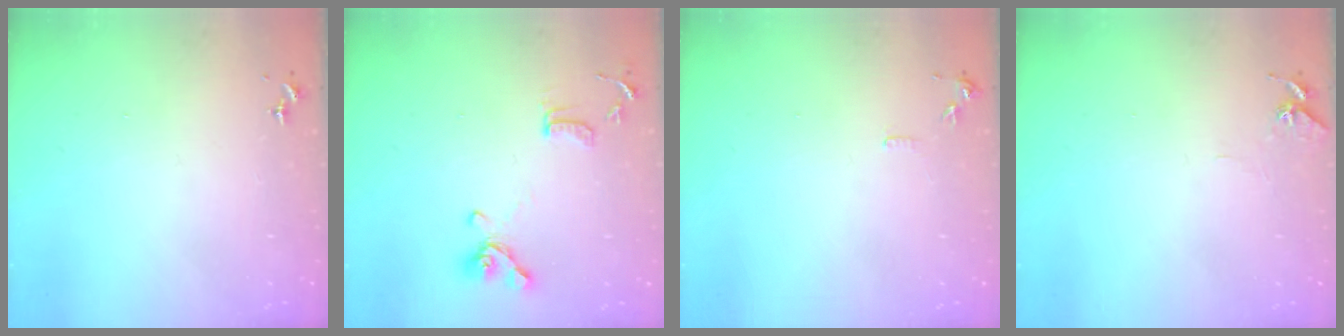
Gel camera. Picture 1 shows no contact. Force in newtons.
{"total": 12.0, "press": 11.8, "slide": 2.0}
{"total": 6.1, "press": 6.0, "slide": 0.7}
{"total": 3.4, "press": 3.4, "slide": 0.3}